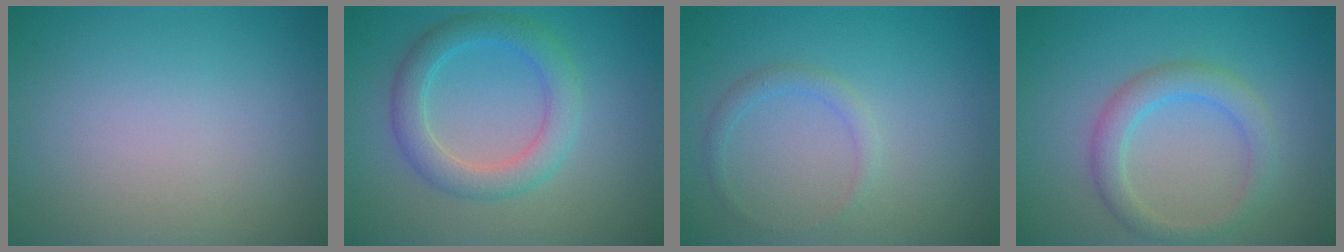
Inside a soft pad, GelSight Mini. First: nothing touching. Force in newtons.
{"total": 3.8, "press": 3.8, "slide": 0.1}
{"total": 1.2, "press": 1.2, "slide": 0.2}
{"total": 3.1, "press": 3.1, "slide": 0.1}